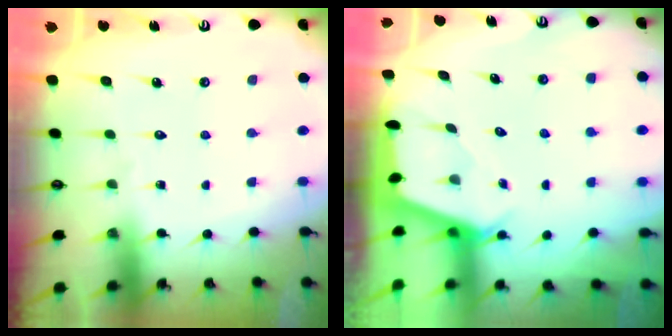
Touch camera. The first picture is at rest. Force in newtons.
{"total": 2.5, "press": 2.5, "slide": 0.3}